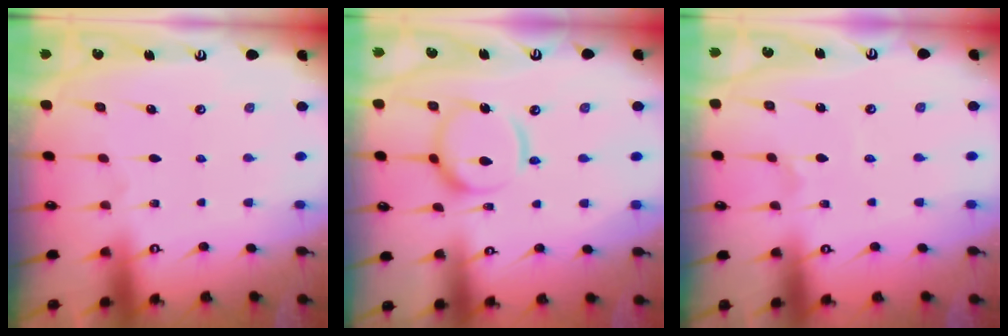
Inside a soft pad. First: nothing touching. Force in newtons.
{"total": 12.1, "press": 12.0, "slide": 1.1}
{"total": 0.8, "press": 0.7, "slide": 0.2}